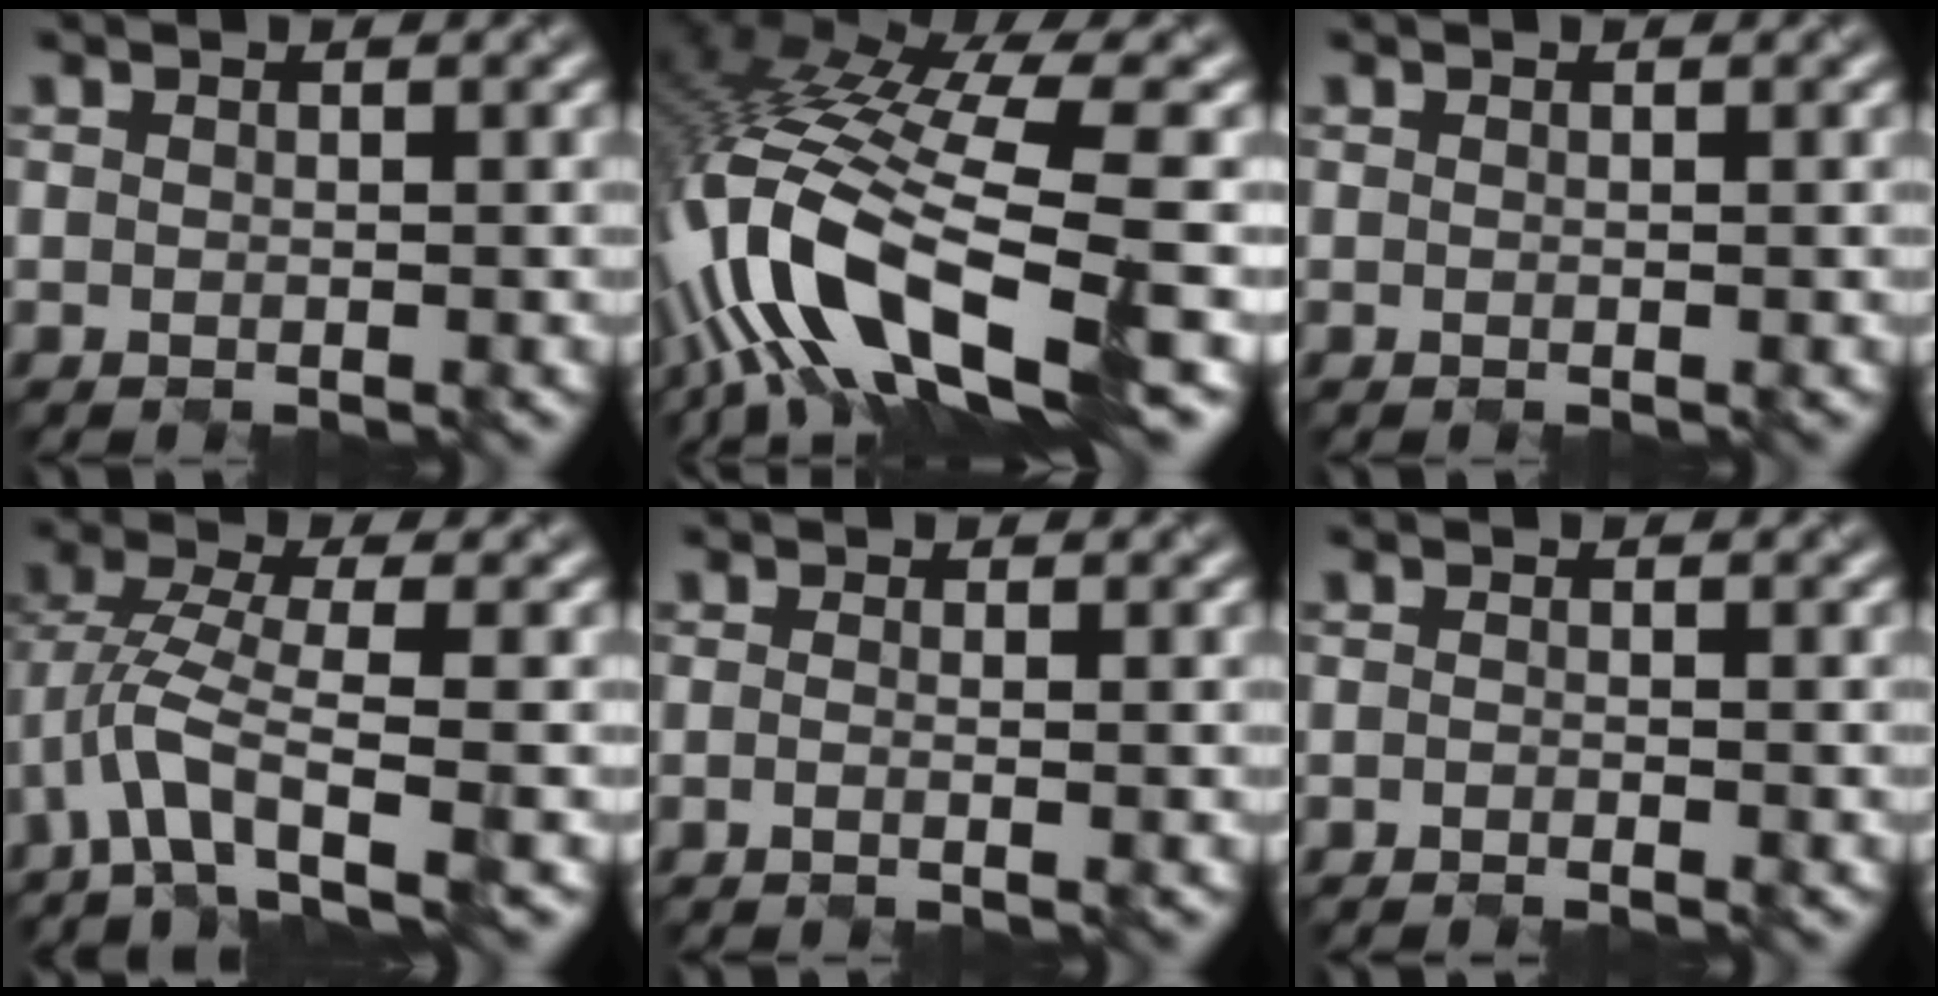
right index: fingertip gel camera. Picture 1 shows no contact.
{"total": 13.6, "force": [-5.5, 3.9, 11.8], "torque": [-0.252, -0.002, -0.089]}
{"total": 0.0}
{"total": 4.6, "force": [-2.3, 1.5, 3.7], "torque": [-0.072, 0.001, -0.052]}
{"total": 1.0, "force": [-0.5, 0.4, 0.8], "torque": [-0.002, -0.008, -0.021]}
{"total": 1.0, "force": [-1.0, -0.1, 0.0], "torque": [0.003, -0.002, -0.020]}